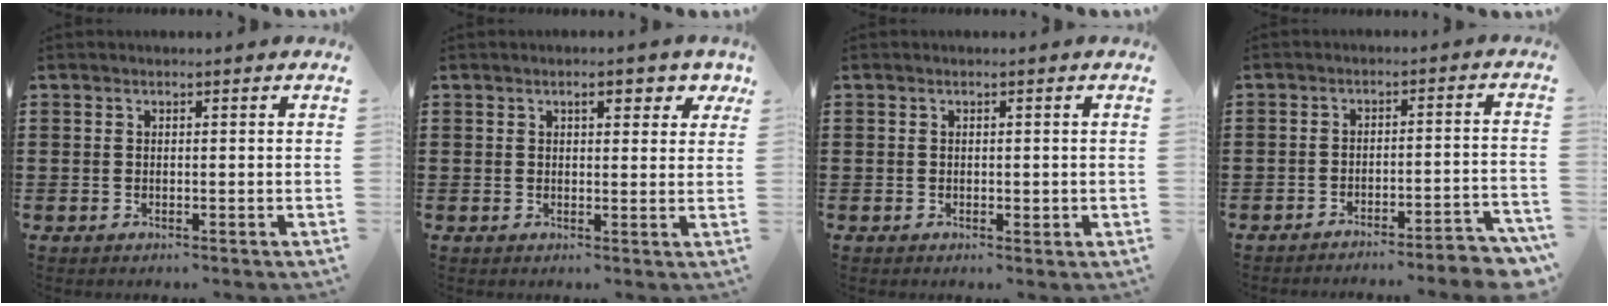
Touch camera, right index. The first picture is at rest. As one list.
[{"total": 3.3, "force": [1.7, 1.1, 2.6], "torque": [-0.031, -0.002, 0.022]}, {"total": 0.7, "force": [0.0, 0.5, 0.4], "torque": [-0.009, 0.004, 0.000]}, {"total": 4.2, "force": [-3.9, -0.3, 1.4], "torque": [-0.025, -0.011, -0.080]}]